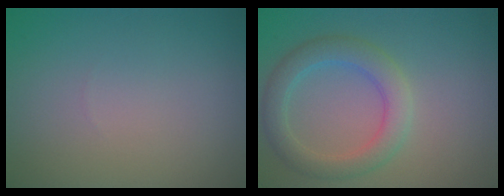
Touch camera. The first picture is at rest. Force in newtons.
{"total": 3.7, "press": 3.7, "slide": 0.2}